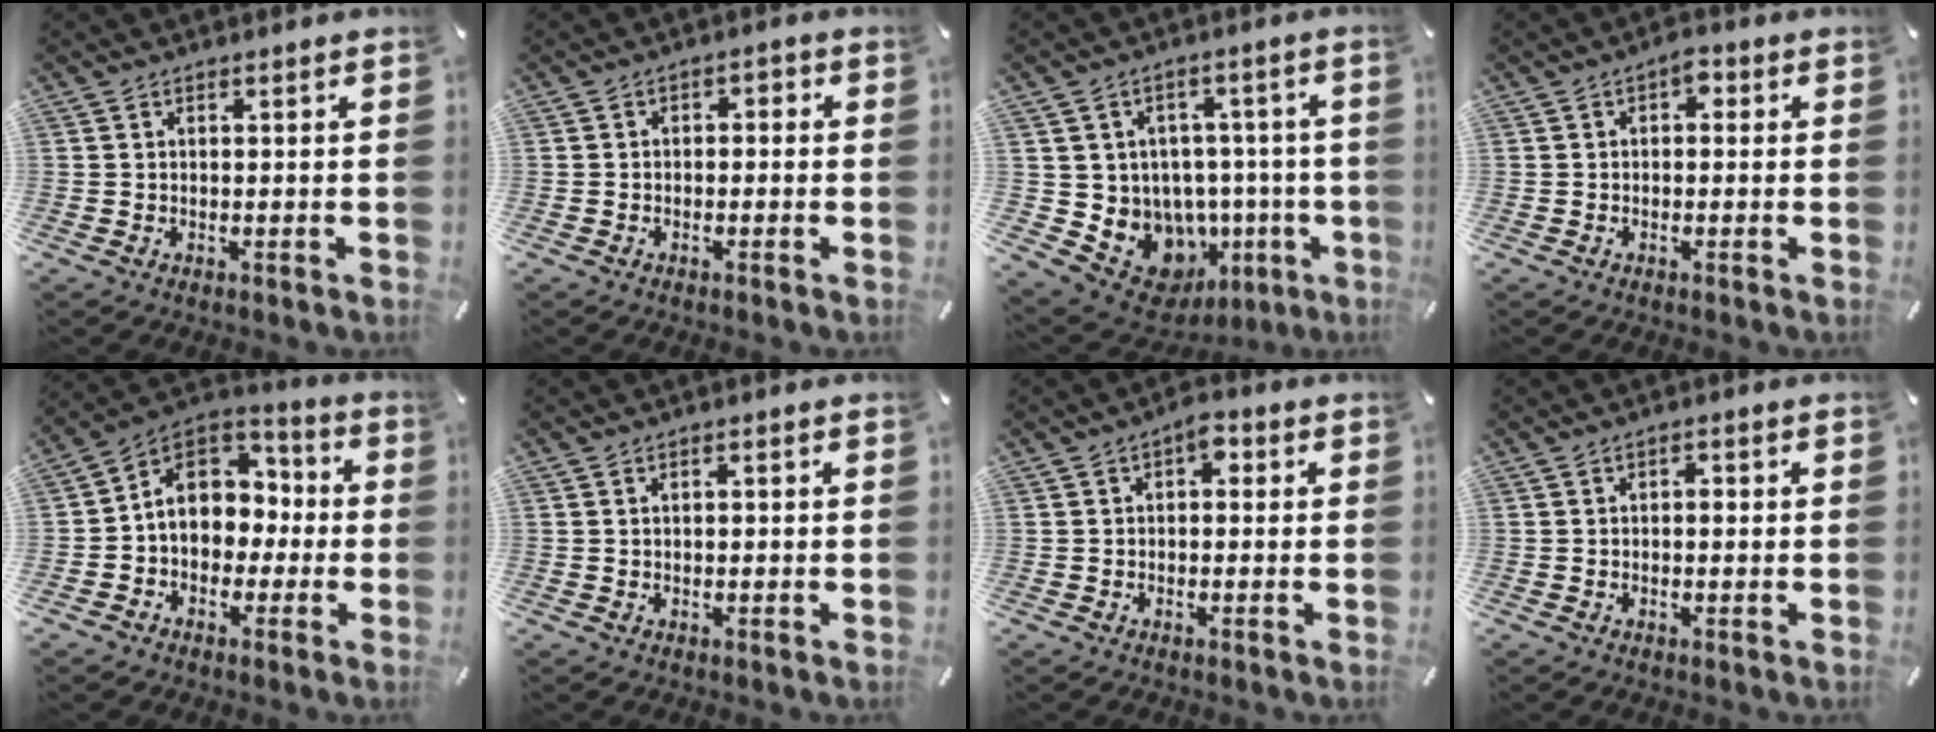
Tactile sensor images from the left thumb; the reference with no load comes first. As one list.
[{"total": 2.1, "force": [-1.6, 1.2, 0.7], "torque": [-0.013, 0.013, -0.033]}, {"total": 11.5, "force": [-3.2, 10.3, 4.1], "torque": [-0.047, -0.009, -0.027]}, {"total": 2.2, "force": [-0.1, 1.5, 1.5], "torque": [-0.024, 0.009, -0.008]}, {"total": 10.2, "force": [0.4, 9.2, 4.5], "torque": [-0.090, 0.000, 0.011]}, {"total": 0.9, "force": [0.0, 0.5, 0.7], "torque": [-0.014, 0.003, -0.002]}, {"total": 3.0, "force": [0.2, 1.9, 2.2], "torque": [-0.031, 0.006, -0.004]}, {"total": 1.7, "force": [-0.1, 1.0, 1.4], "torque": [-0.019, 0.002, -0.006]}]